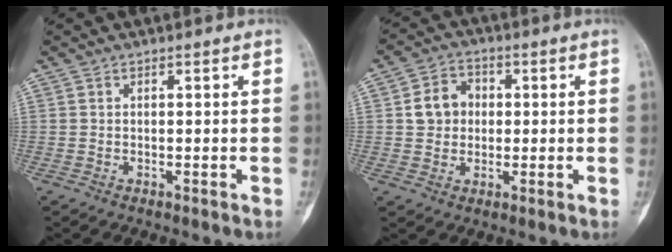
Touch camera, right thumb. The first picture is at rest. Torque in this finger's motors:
{"motor_torque": [0.16, 0.16, 0.17, -0.15, 0.01]}